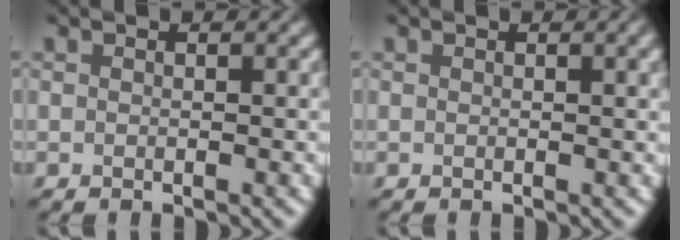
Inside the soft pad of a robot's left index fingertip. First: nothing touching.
{"total": 1.3, "force": [0.4, 0.3, 1.2], "torque": [-0.013, 0.004, 0.005]}